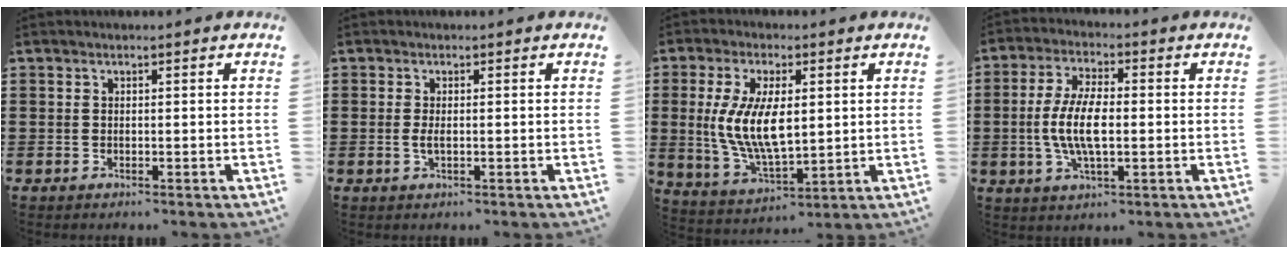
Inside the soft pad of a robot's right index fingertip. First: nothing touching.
{"total": 1.6, "force": [-0.2, 0.3, 1.6], "torque": [-0.037, -0.005, -0.006]}
{"total": 10.2, "force": [0.8, 4.6, 9.0], "torque": [-0.194, 0.001, 0.011]}
{"total": 8.3, "force": [-1.0, 3.1, 7.7], "torque": [-0.167, -0.006, -0.025]}